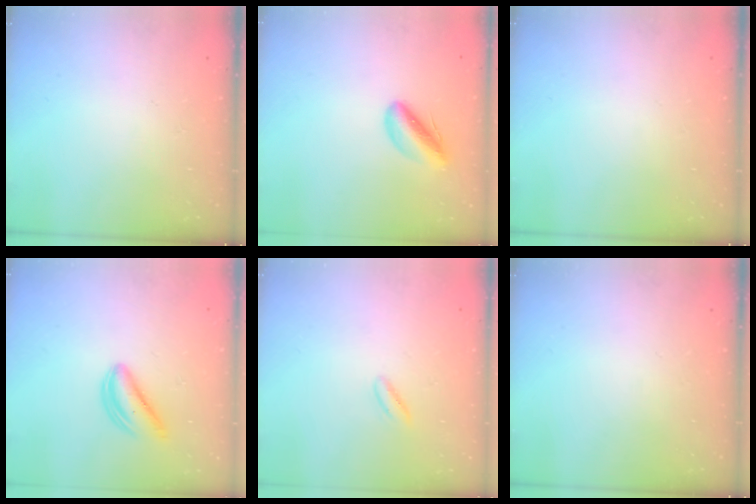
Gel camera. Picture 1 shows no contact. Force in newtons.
{"total": 7.1, "press": 6.8, "slide": 2.1}
{"total": 0.0}
{"total": 4.9, "press": 4.9, "slide": 0.5}
{"total": 2.6, "press": 2.4, "slide": 1.1}
{"total": 0.0}